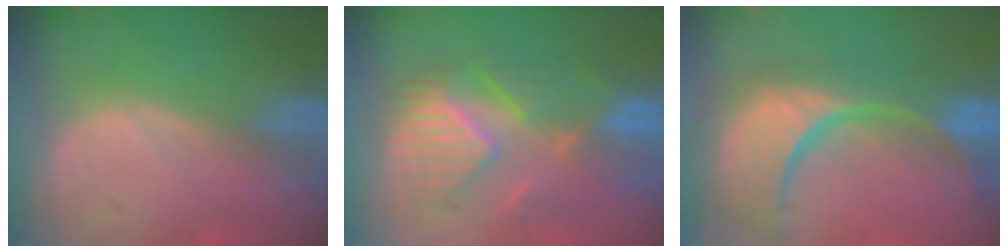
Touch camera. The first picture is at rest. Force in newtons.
{"total": 9.6, "press": 9.3, "slide": 2.2}
{"total": 15.5, "press": 12.2, "slide": 9.6}